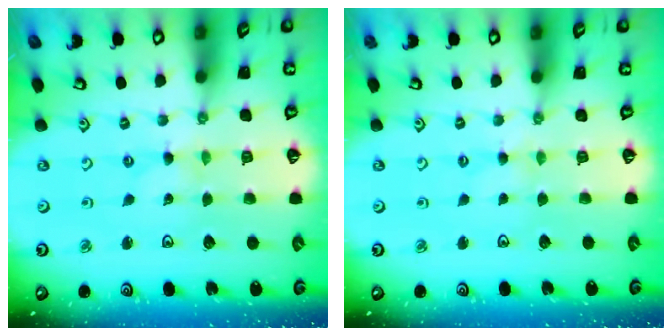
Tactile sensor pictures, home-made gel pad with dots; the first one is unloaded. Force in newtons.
{"total": 1.9, "press": 1.9, "slide": 0.4}